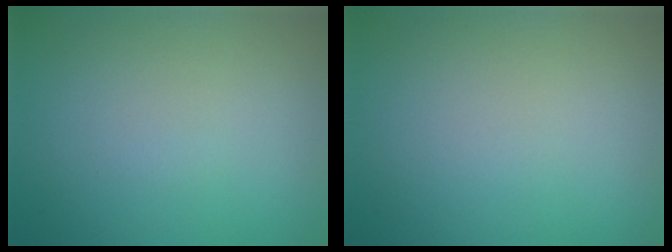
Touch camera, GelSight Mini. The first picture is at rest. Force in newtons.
{"total": 0.0}